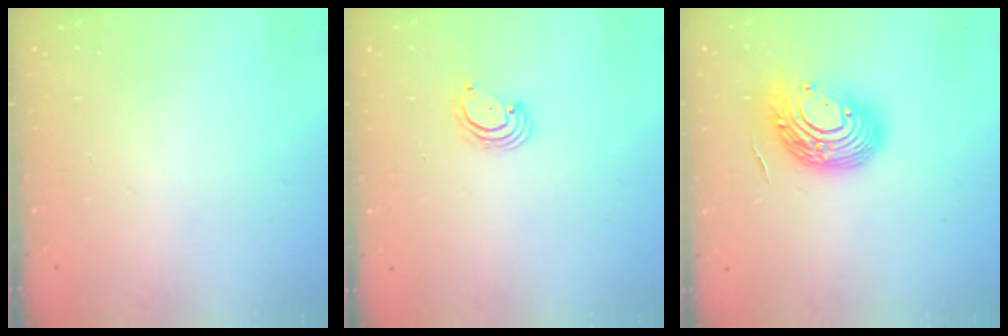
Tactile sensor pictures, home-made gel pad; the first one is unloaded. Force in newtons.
{"total": 2.5, "press": 2.5, "slide": 0.3}
{"total": 15.3, "press": 15.3, "slide": 0.9}